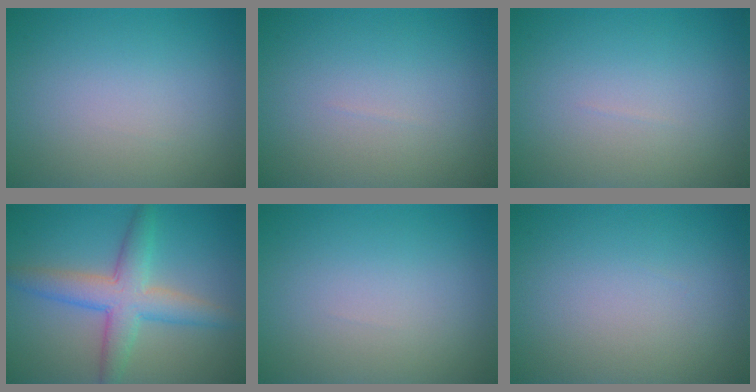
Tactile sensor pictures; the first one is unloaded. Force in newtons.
{"total": 0.0}
{"total": 0.0}
{"total": 5.2, "press": 5.2, "slide": 0.2}
{"total": 0.0}
{"total": 0.0}